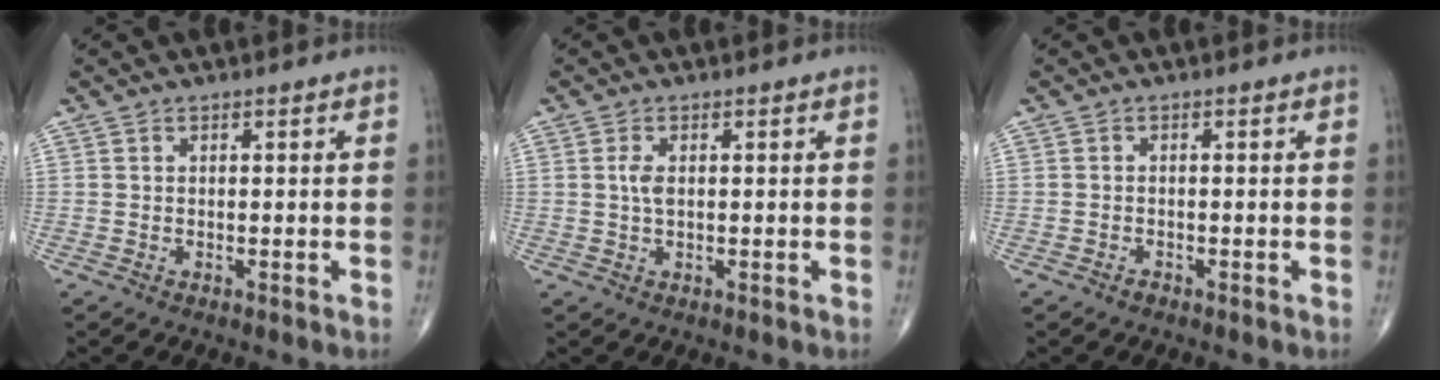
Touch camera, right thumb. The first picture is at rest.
{"total": 2.2, "force": [0.3, 1.0, 1.9], "torque": [-0.041, 0.001, 0.007]}
{"total": 0.8, "force": [-0.6, 0.4, 0.2], "torque": [-0.002, 0.002, -0.014]}